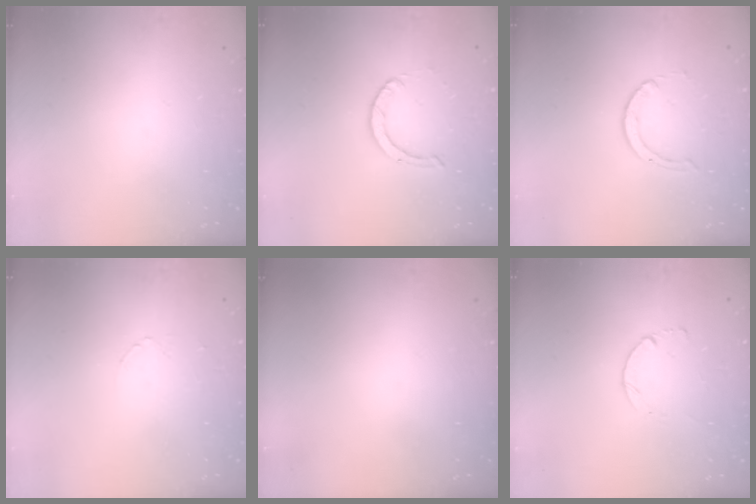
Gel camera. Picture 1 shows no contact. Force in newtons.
{"total": 2.0, "press": 2.0, "slide": 0.2}
{"total": 2.0, "press": 2.0, "slide": 0.2}
{"total": 1.3, "press": 1.3, "slide": 0.1}
{"total": 0.0}
{"total": 0.0}